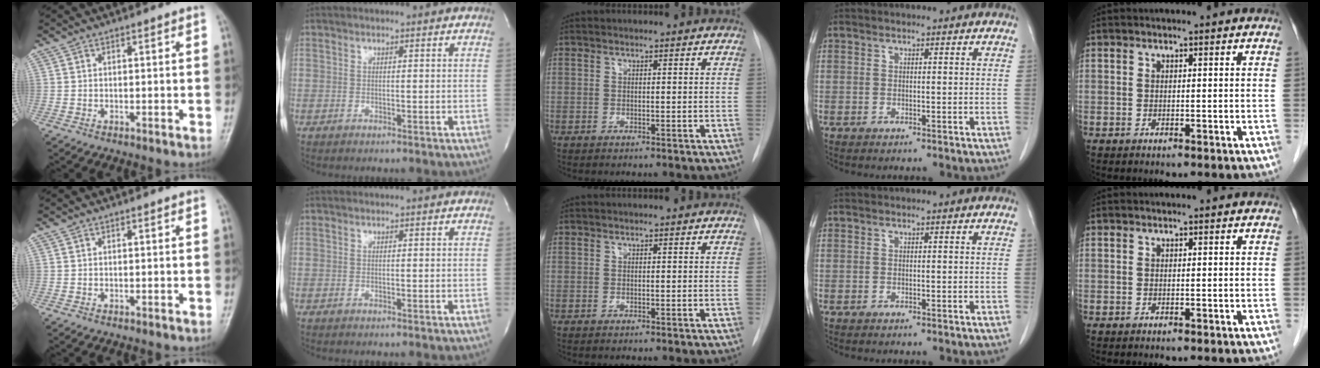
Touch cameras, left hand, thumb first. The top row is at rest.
{}